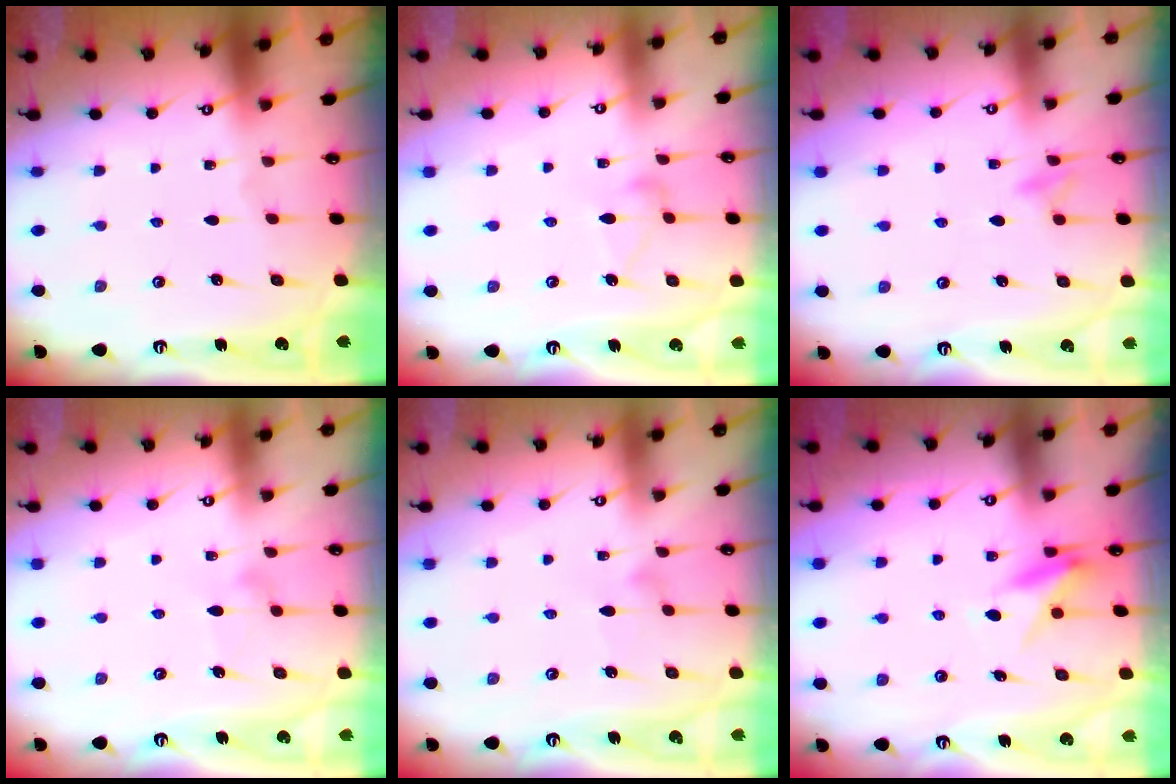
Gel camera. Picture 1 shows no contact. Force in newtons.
{"total": 9.2, "press": 9.1, "slide": 0.6}
{"total": 7.9, "press": 7.9, "slide": 0.8}
{"total": 8.3, "press": 8.2, "slide": 0.4}
{"total": 3.7, "press": 3.7, "slide": 0.2}
{"total": 8.3, "press": 8.2, "slide": 1.3}